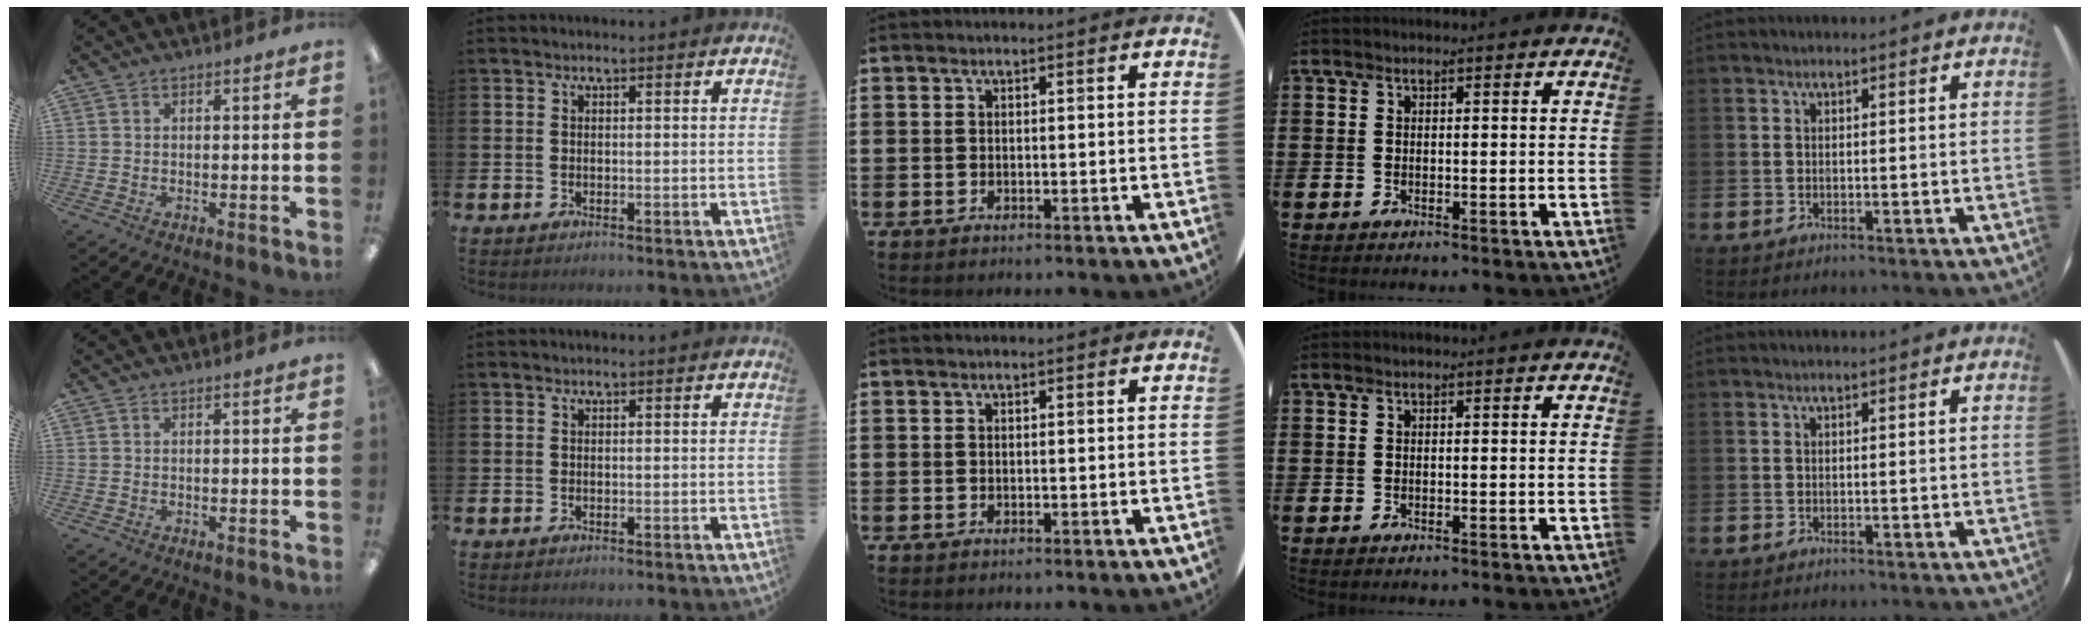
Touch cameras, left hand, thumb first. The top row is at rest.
{}